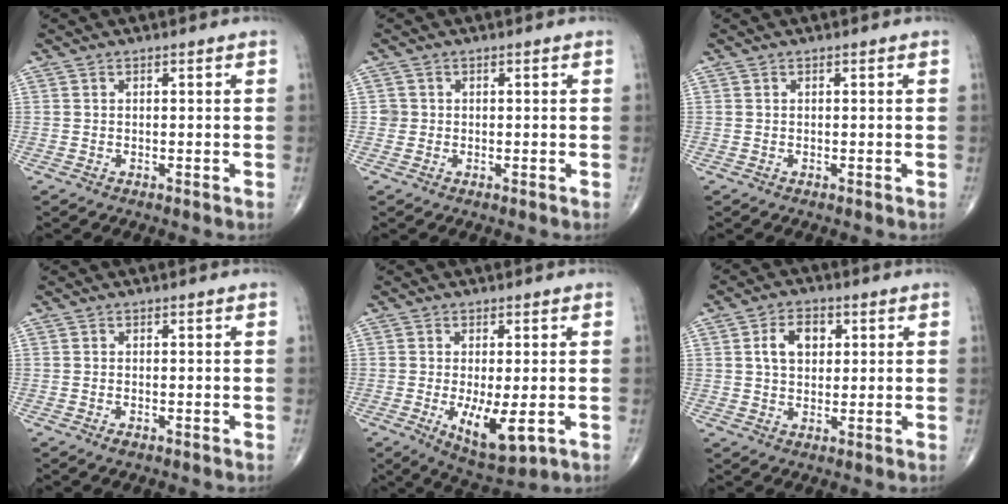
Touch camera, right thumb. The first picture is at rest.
{"total": 1.3, "force": [0.0, 1.3, 0.1], "torque": [0.007, 0.005, -0.003]}
{"total": 0.0}
{"total": 1.0, "force": [-0.6, 0.5, 0.7], "torque": [-0.011, 0.001, -0.009]}
{"total": 9.0, "force": [-2.1, 3.2, 8.1], "torque": [-0.135, -0.022, -0.024]}
{"total": 6.6, "force": [1.8, 4.5, 4.5], "torque": [-0.060, 0.004, 0.028]}